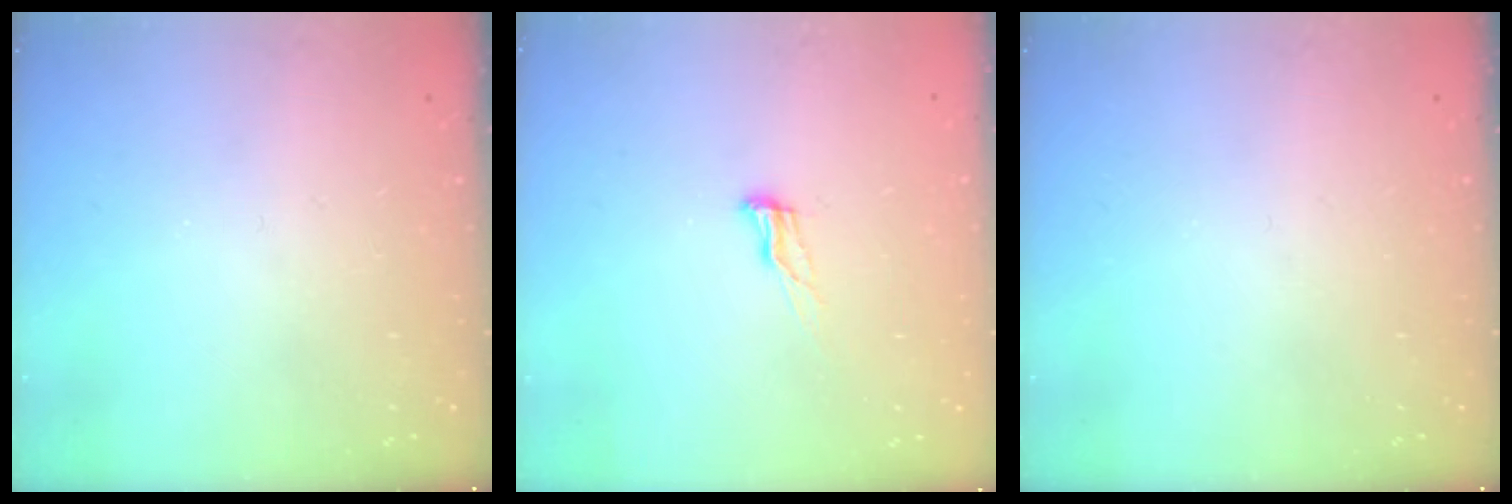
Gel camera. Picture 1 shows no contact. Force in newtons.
{"total": 8.0, "press": 7.7, "slide": 2.0}
{"total": 0.0}